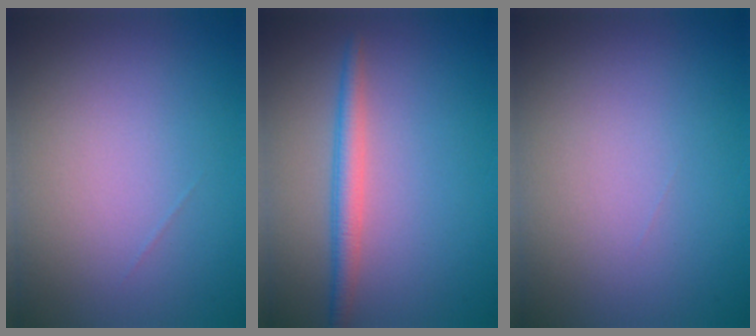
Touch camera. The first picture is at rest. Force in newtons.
{"total": 2.4, "press": 2.4, "slide": 0.1}
{"total": 0.0}